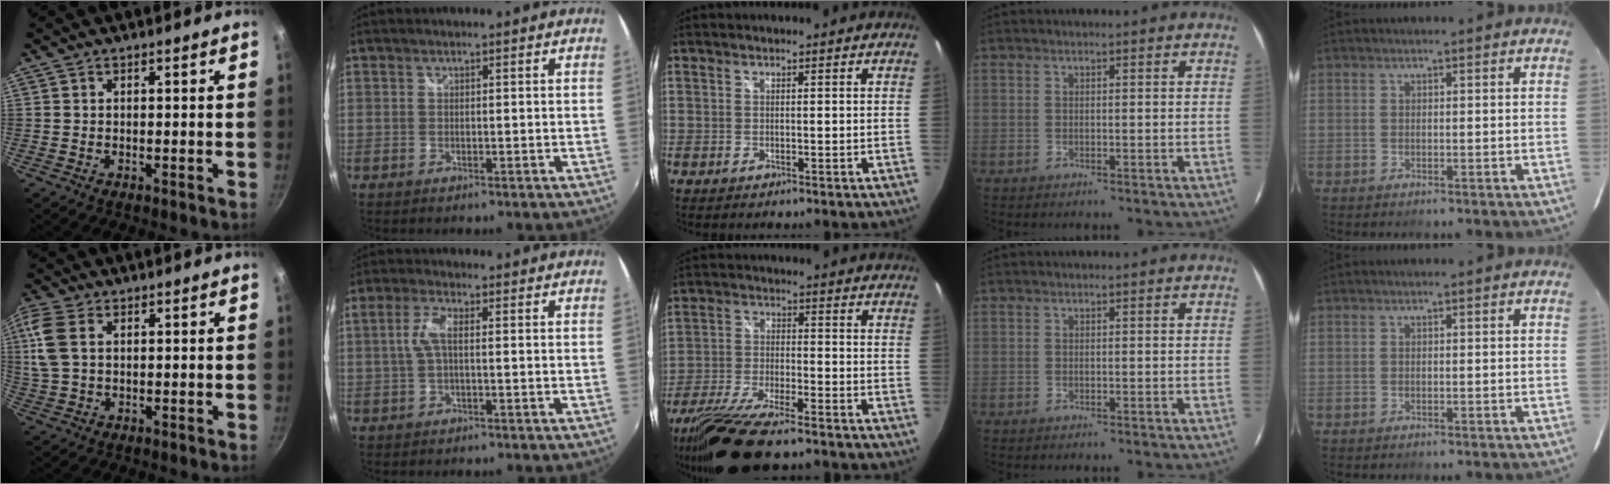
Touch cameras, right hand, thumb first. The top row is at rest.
{"thumb": {"total": 7.7, "force": [1.9, 4.6, 5.8], "torque": [-0.137, 0.011, 0.039]}, "index": {"total": 4.0, "force": [0.0, 1.2, 3.8], "torque": [-0.079, 0.006, 0.004]}, "middle": {"total": 15.3, "force": [-12.2, 2.9, 8.7], "torque": [-0.189, -0.040, -0.222]}}